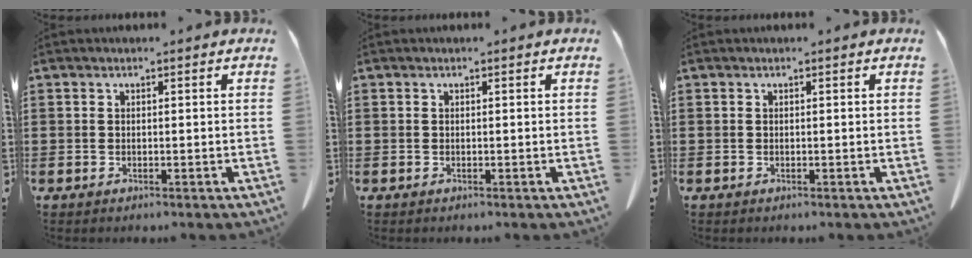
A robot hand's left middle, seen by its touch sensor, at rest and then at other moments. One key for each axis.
{"total": 0.0}
{"total": 0.0}